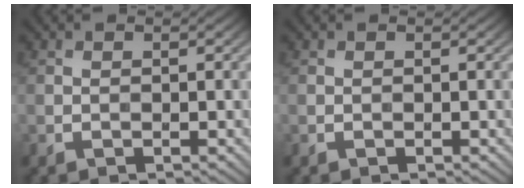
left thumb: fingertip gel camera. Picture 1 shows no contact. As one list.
[{"total": 0.0}]